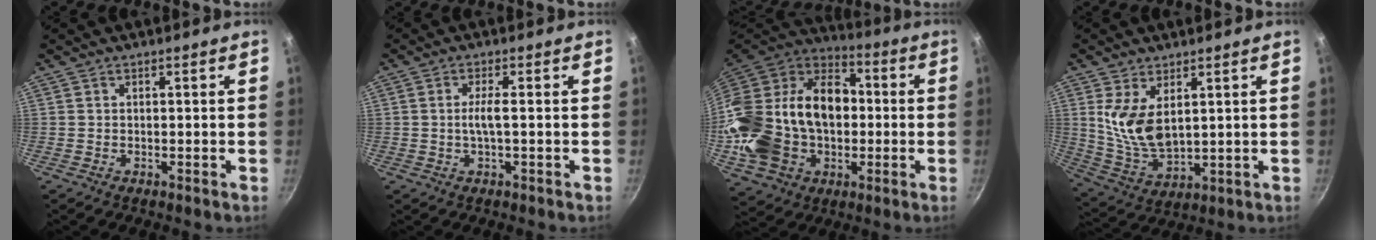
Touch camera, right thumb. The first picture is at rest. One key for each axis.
{"total": 2.9, "fx": -0.2, "fy": 0.3, "fz": 2.9, "tx": -0.063, "ty": 0.005, "tz": -0.003}
{"total": 30.8, "fx": -1.8, "fy": 22.3, "fz": 21.2, "tx": -0.412, "ty": 0.054, "tz": -0.024}
{"total": 10.5, "fx": 3.2, "fy": 5.7, "fz": 8.2, "tx": -0.155, "ty": -0.034, "tz": 0.075}